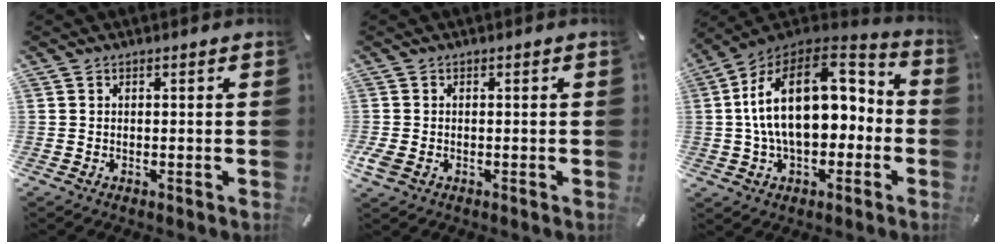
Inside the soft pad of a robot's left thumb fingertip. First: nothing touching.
{"total": 2.4, "force": [-0.7, 2.0, 1.2], "torque": [-0.033, -0.001, -0.014]}
{"total": 22.2, "force": [2.1, 14.4, 16.8], "torque": [-0.295, 0.004, 0.039]}